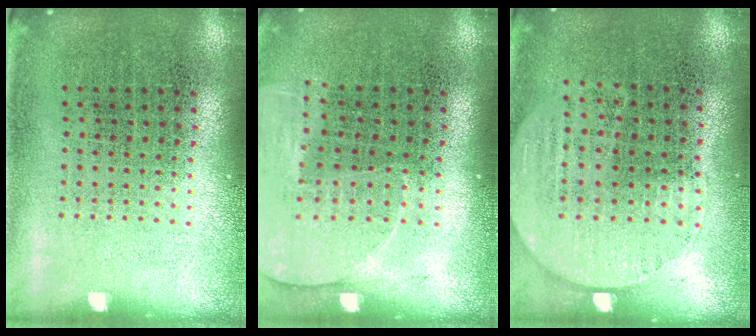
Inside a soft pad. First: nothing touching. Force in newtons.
{"total": 1.3, "press": 1.3, "slide": 0.4}
{"total": 0.7, "press": 0.4, "slide": 0.5}